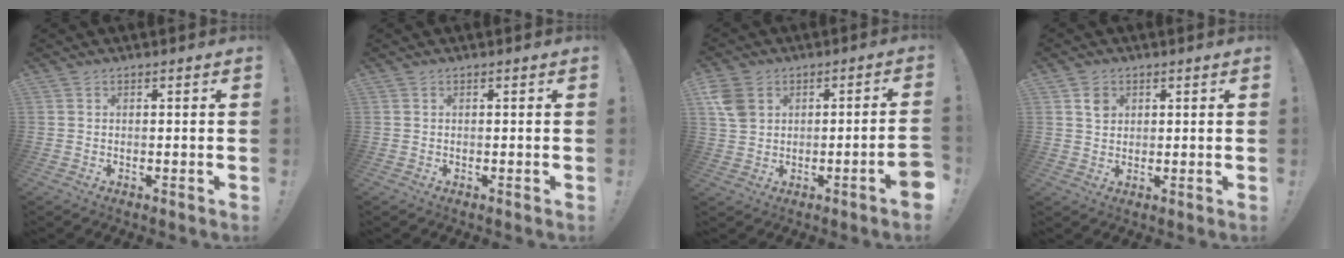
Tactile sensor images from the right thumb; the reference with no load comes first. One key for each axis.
{"total": 0.0}
{"total": 7.2, "fx": -0.4, "fy": 4.7, "fz": 5.4, "tx": -0.103, "ty": 0.013, "tz": 0.005}
{"total": 3.2, "fx": 1.5, "fy": 2.7, "fz": 0.9, "tx": 0.009, "ty": -0.009, "tz": 0.023}